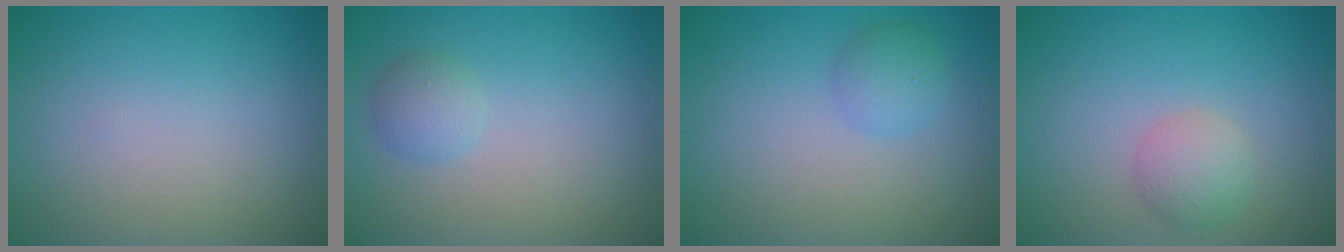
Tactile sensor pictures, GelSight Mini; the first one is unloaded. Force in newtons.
{"total": 1.7, "press": 1.7, "slide": 0.1}
{"total": 1.8, "press": 1.8, "slide": 0.1}
{"total": 2.2, "press": 2.2, "slide": 0.1}